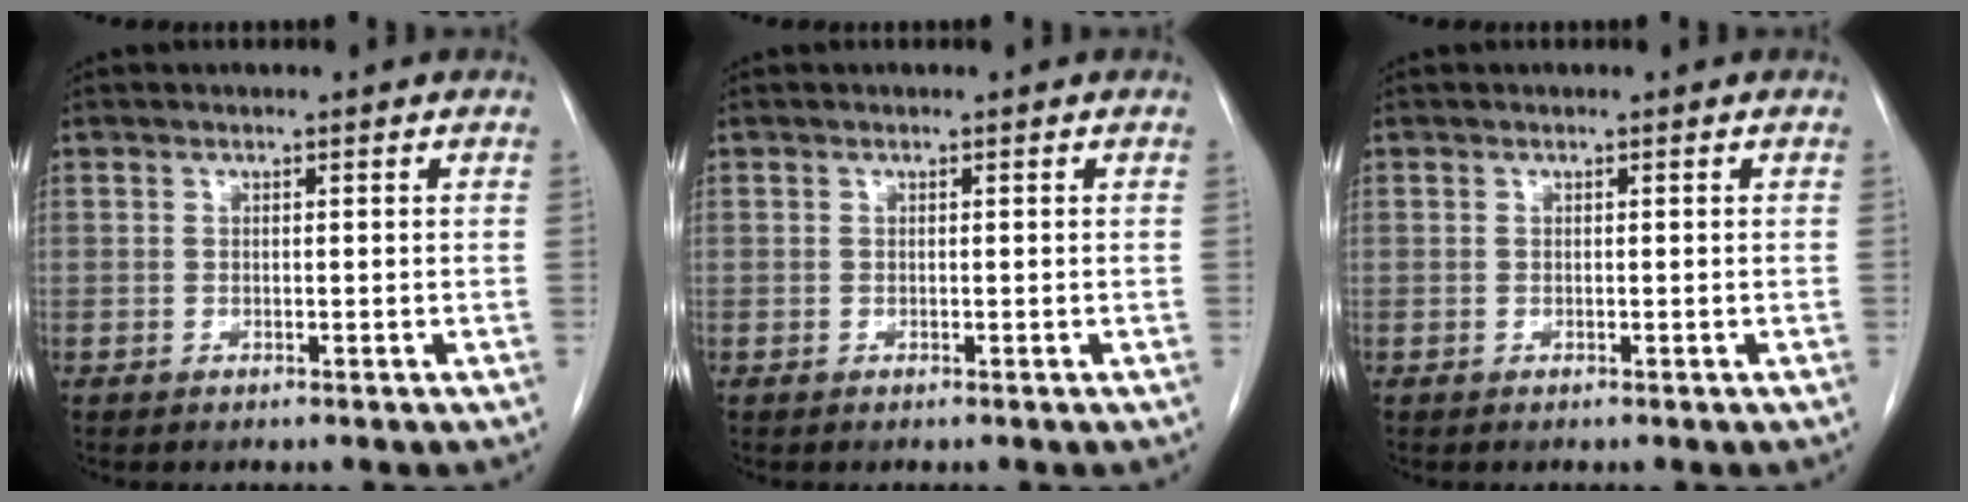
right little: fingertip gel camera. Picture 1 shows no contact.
{"total": 0.0}
{"total": 0.0}